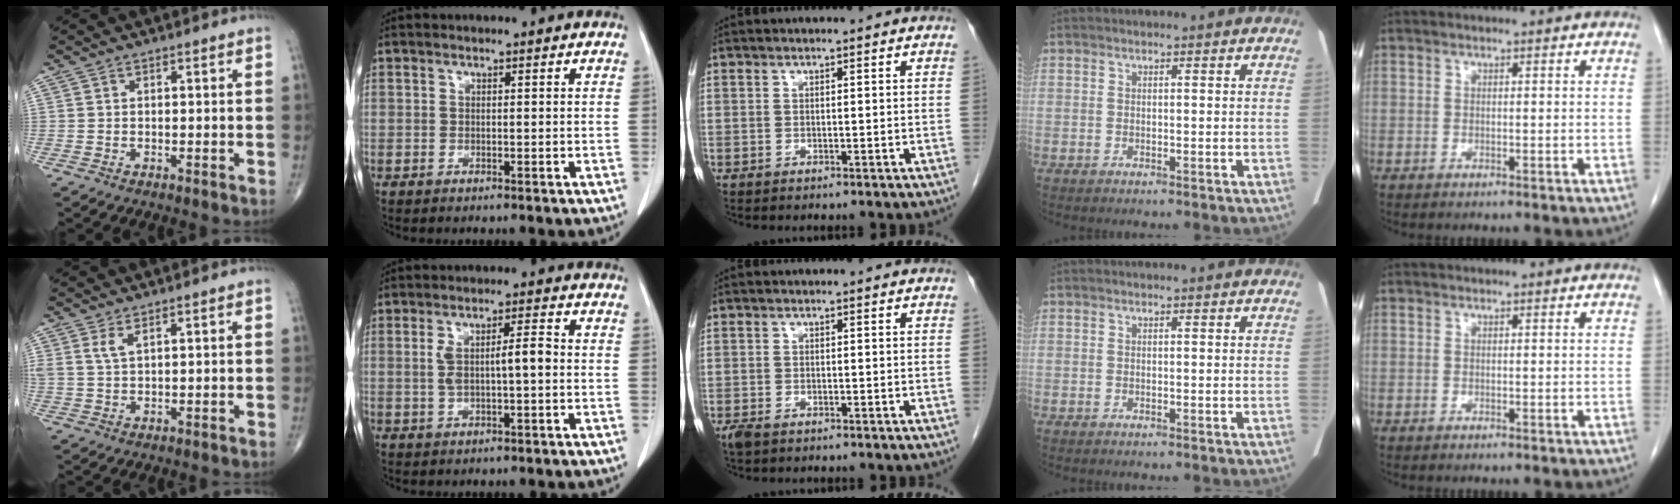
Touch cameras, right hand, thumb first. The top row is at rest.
{"thumb": {"total": 2.4, "force": [1.4, 0.6, 1.8], "torque": [-0.044, -0.004, 0.036]}, "index": {"total": 5.3, "force": [0.1, 1.0, 5.2], "torque": [-0.100, 0.016, 0.008]}, "middle": {"total": 2.1, "force": [-1.3, 1.0, 1.2], "torque": [-0.029, -0.004, -0.020]}}